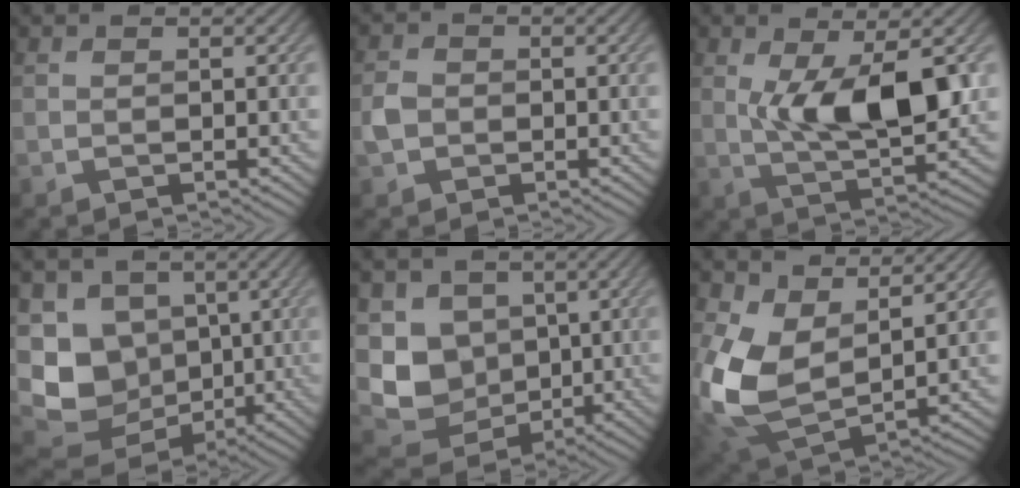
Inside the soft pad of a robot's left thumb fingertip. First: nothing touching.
{"total": 2.5, "force": [-0.5, 2.2, 1.1], "torque": [-0.028, -0.002, -0.015]}
{"total": 9.6, "force": [1.5, 3.8, 8.7], "torque": [-0.156, -0.004, 0.029]}
{"total": 12.8, "force": [-1.2, 10.6, 7.1], "torque": [-0.178, -0.022, -0.011]}
{"total": 9.2, "force": [0.2, 7.9, 4.8], "torque": [-0.120, -0.023, -0.005]}
{"total": 11.8, "force": [3.4, 7.3, 8.7], "torque": [-0.220, -0.011, 0.069]}